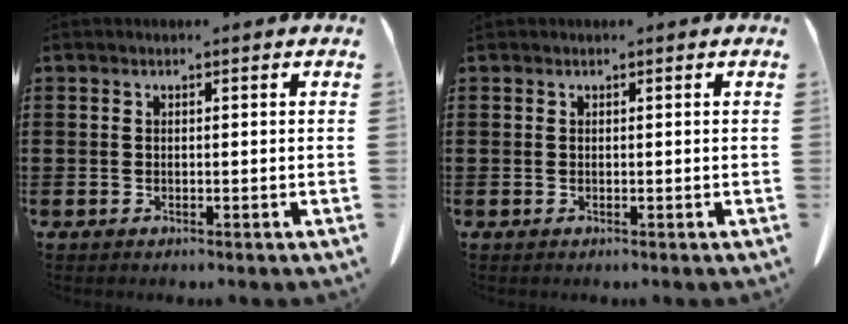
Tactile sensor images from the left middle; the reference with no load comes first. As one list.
[{"total": 0.0}]